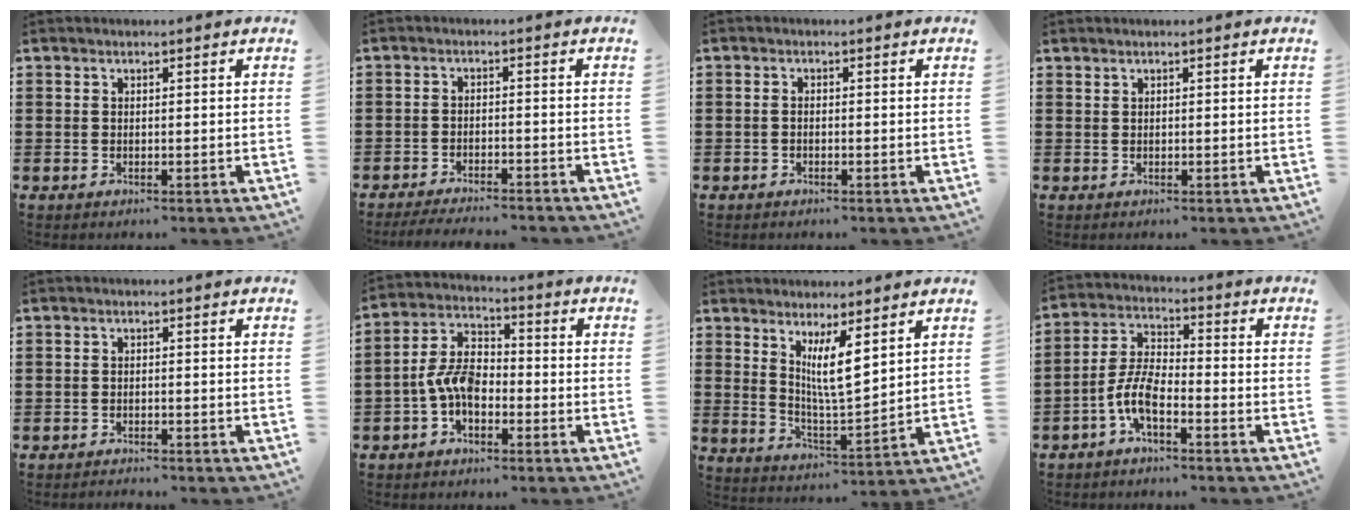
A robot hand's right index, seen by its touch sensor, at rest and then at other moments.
{"total": 3.0, "force": [-2.9, 0.1, 0.5], "torque": [-0.017, -0.003, -0.062]}
{"total": 0.6, "force": [-0.2, 0.1, 0.5], "torque": [-0.013, -0.006, -0.003]}
{"total": 0.5, "force": [0.5, 0.2, -0.1], "torque": [-0.001, 0.001, 0.010]}
{"total": 0.9, "force": [-0.9, 0.0, 0.0], "torque": [-0.002, 0.001, -0.018]}
{"total": 6.7, "force": [-2.3, 3.7, 5.1], "torque": [-0.133, -0.001, -0.053]}
{"total": 6.8, "force": [3.5, 1.1, 5.7], "torque": [-0.111, -0.012, 0.059]}
{"total": 6.3, "force": [-3.3, 1.9, 5.1], "torque": [-0.130, -0.010, -0.068]}